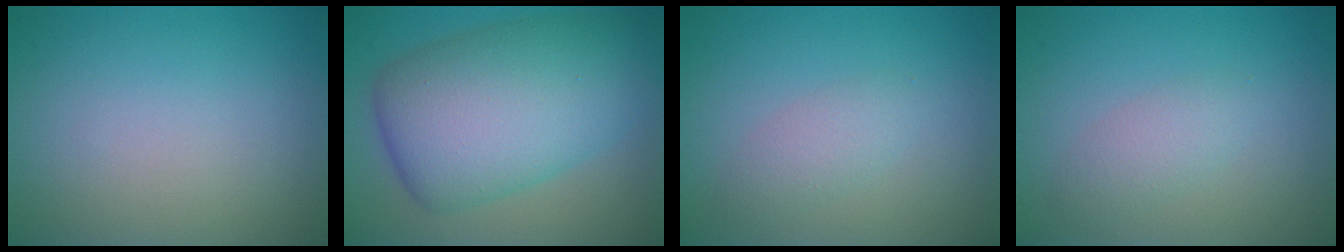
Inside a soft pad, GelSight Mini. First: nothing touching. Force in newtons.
{"total": 11.4, "press": 11.4, "slide": 0.2}
{"total": 1.9, "press": 1.9, "slide": 0.1}
{"total": 2.0, "press": 1.9, "slide": 0.1}